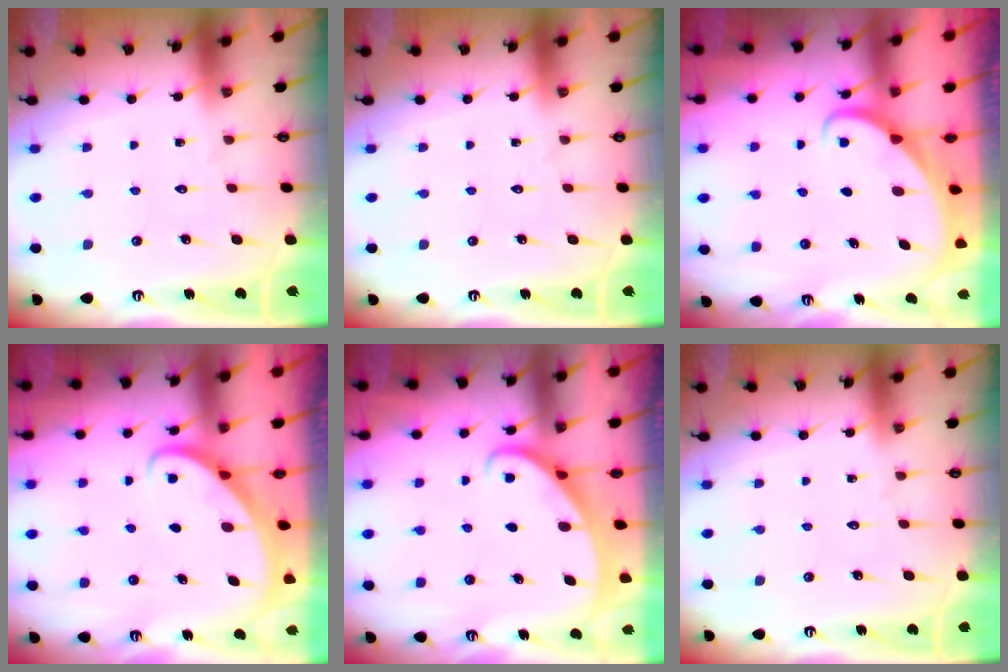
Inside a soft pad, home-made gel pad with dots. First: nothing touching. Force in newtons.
{"total": 0.0}
{"total": 2.1, "press": 2.1, "slide": 0.2}
{"total": 2.6, "press": 2.6, "slide": 0.2}
{"total": 2.3, "press": 2.3, "slide": 0.2}
{"total": 0.0}